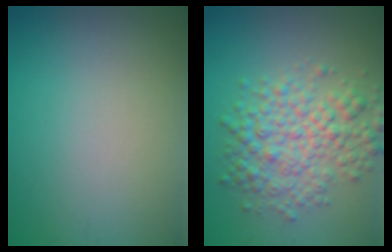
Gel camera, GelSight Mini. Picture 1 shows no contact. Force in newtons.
{"total": 5.4, "press": 5.4, "slide": 0.0}